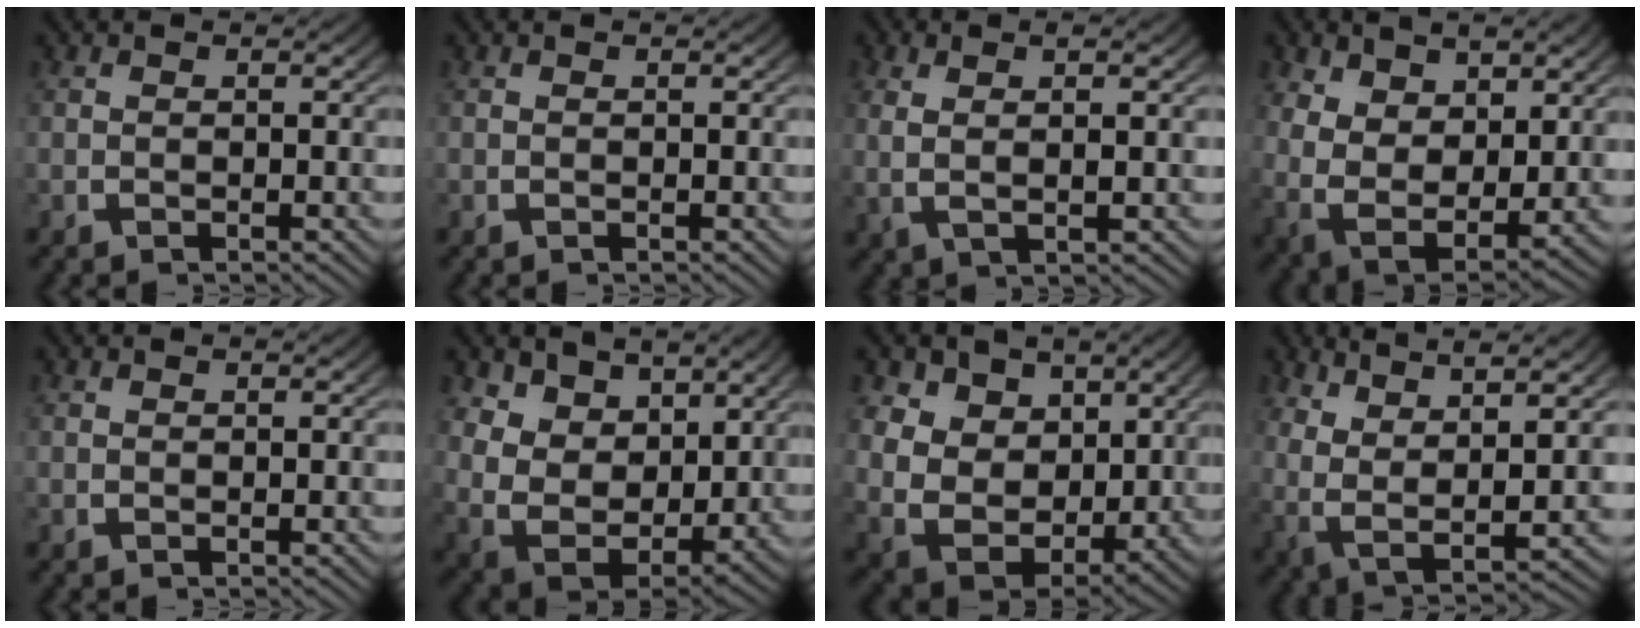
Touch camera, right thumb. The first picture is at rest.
{"total": 0.0}
{"total": 3.7, "force": [0.8, 1.0, 3.5], "torque": [-0.070, -0.001, 0.024]}
{"total": 10.1, "force": [-0.7, 7.4, 6.8], "torque": [-0.175, -0.058, 0.015]}
{"total": 0.0}
{"total": 10.2, "force": [0.2, 7.9, 6.5], "torque": [-0.179, -0.064, 0.025]}
{"total": 11.4, "force": [0.3, 9.2, 6.8], "torque": [-0.184, -0.061, 0.021]}
{"total": 10.9, "force": [2.0, 6.4, 8.6], "torque": [-0.181, -0.031, 0.047]}